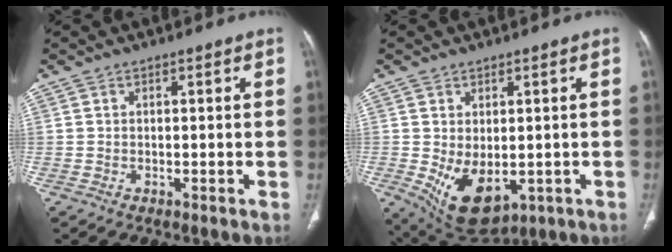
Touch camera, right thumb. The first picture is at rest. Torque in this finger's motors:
{"motor_torque": [-0.46, 0.89, -0.23, 0.05, 0.25]}